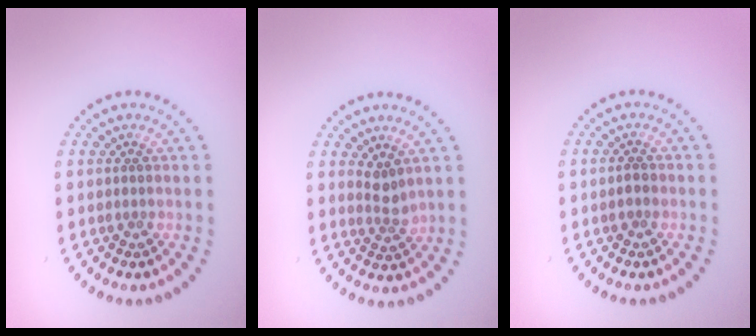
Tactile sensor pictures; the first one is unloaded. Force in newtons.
{"total": 1.8, "press": 1.3, "slide": 1.3}
{"total": 1.2, "press": 1.2, "slide": 0.2}